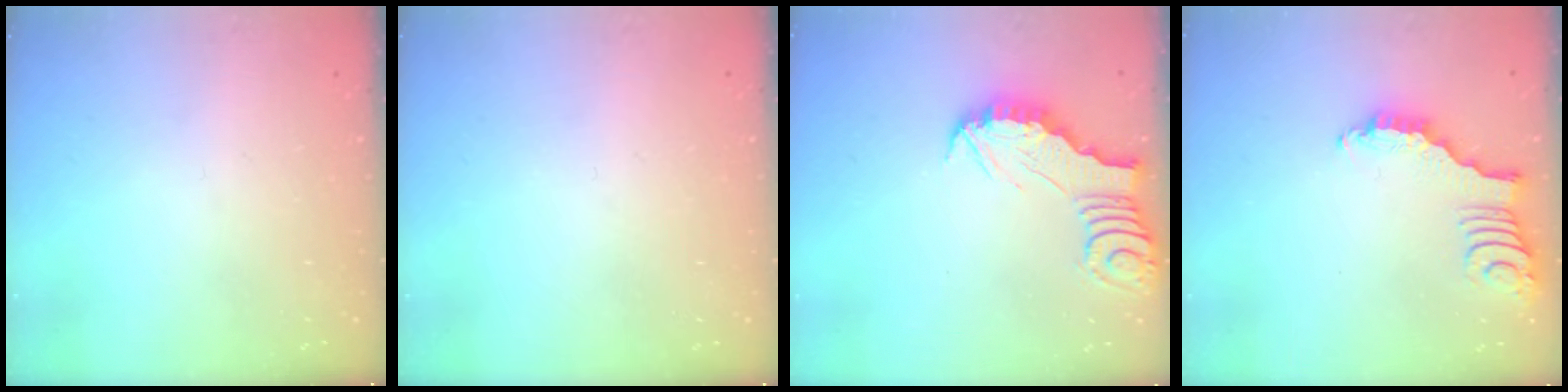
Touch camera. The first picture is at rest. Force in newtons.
{"total": 0.0}
{"total": 2.7, "press": 2.7, "slide": 0.1}
{"total": 2.9, "press": 2.9, "slide": 0.4}